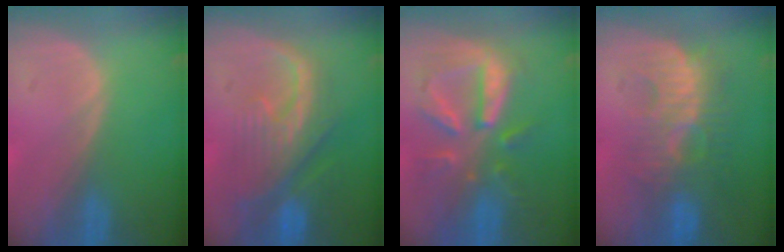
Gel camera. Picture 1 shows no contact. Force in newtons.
{"total": 10.3, "press": 9.1, "slide": 4.9}
{"total": 9.9, "press": 9.0, "slide": 4.1}
{"total": 9.0, "press": 8.9, "slide": 1.7}